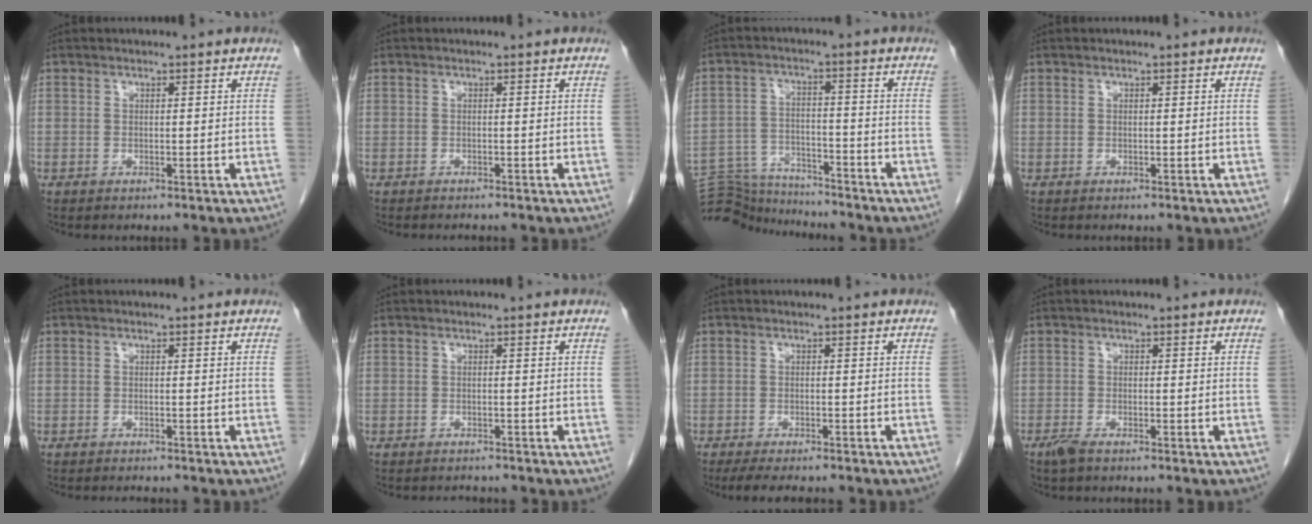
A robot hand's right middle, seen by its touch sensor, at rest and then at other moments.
{"total": 1.6, "force": [-1.5, 0.3, 0.5], "torque": [-0.012, -0.005, -0.016]}
{"total": 10.6, "force": [-10.5, 1.2, 0.6], "torque": [-0.017, 0.014, -0.176]}
{"total": 0.0}
{"total": 2.1, "force": [-1.9, 0.4, 0.7], "torque": [-0.013, -0.006, -0.021]}
{"total": 1.8, "force": [-1.7, 0.5, 0.1], "torque": [-0.006, -0.006, -0.023]}
{"total": 7.3, "force": [-6.1, 1.5, 3.7], "torque": [-0.048, -0.010, -0.087]}
{"total": 1.7, "force": [-1.3, 0.3, 1.1], "torque": [-0.029, -0.004, -0.026]}